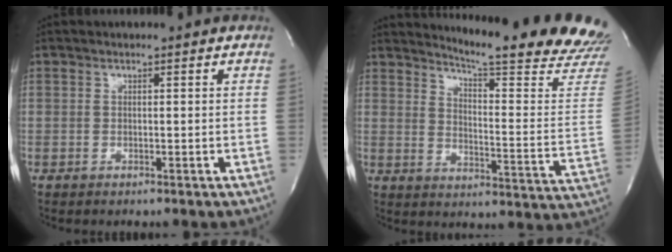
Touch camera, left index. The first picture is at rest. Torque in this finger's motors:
{"motor_torque": [0.19, -0.29, 0.29, 0.06]}